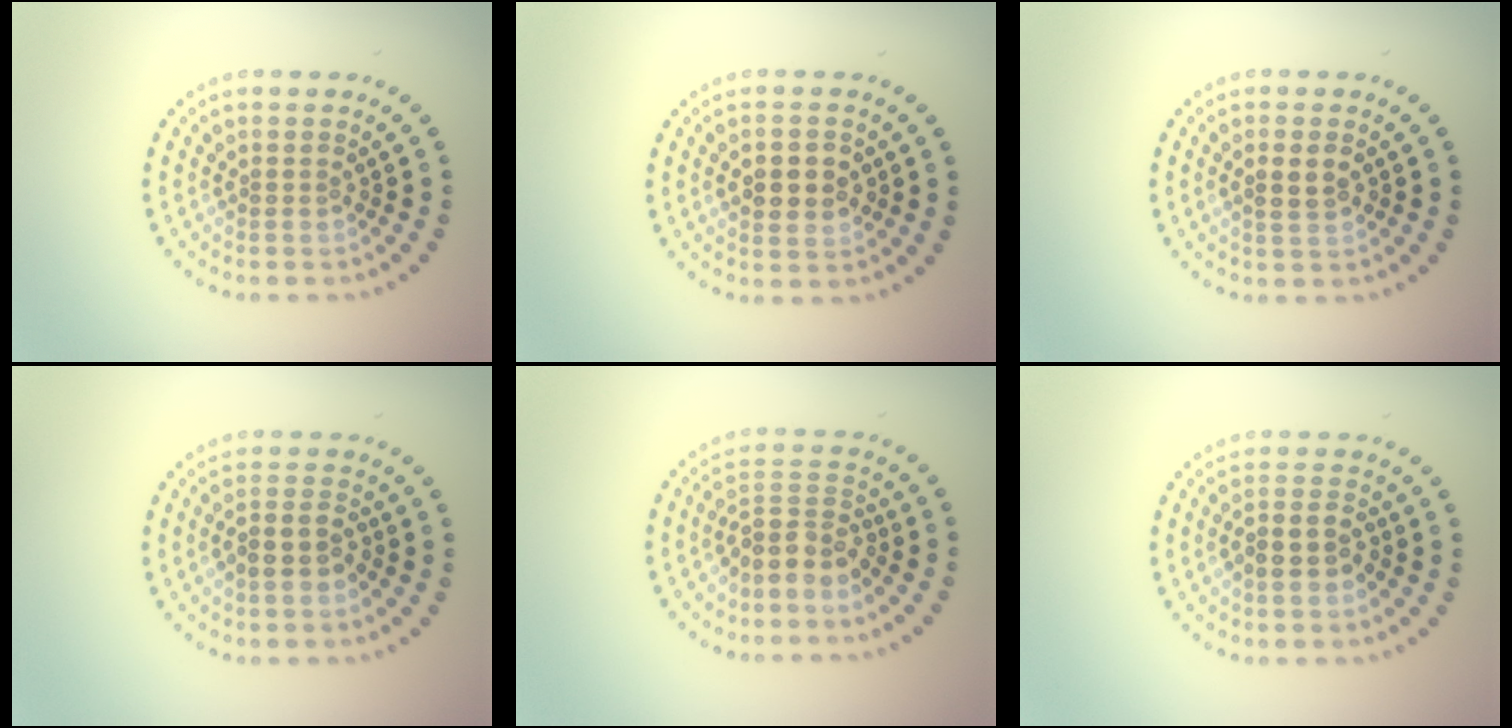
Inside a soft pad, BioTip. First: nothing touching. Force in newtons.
{"total": 3.9, "press": 3.9, "slide": 0.3}
{"total": 1.9, "press": 1.8, "slide": 0.4}
{"total": 2.5, "press": 2.2, "slide": 1.1}
{"total": 3.3, "press": 2.6, "slide": 2.0}
{"total": 2.6, "press": 2.3, "slide": 1.2}